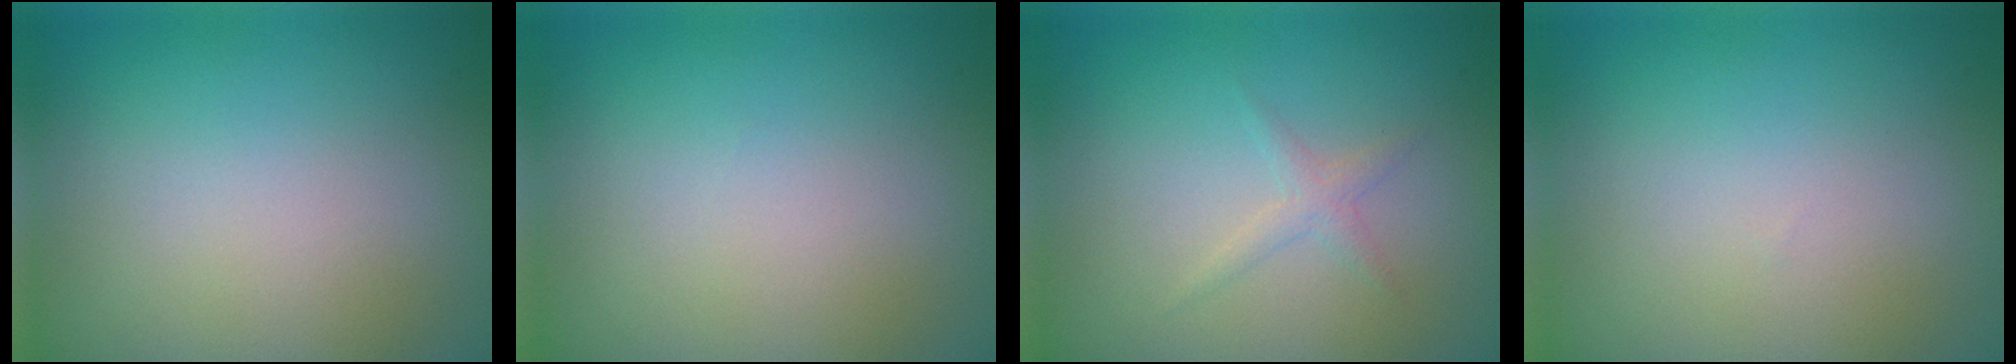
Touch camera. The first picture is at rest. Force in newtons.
{"total": 0.0}
{"total": 1.2, "press": 1.2, "slide": 0.0}
{"total": 0.0}